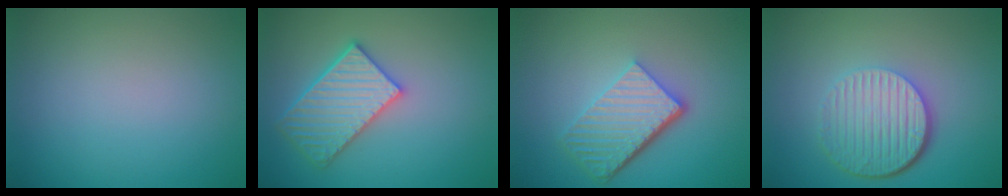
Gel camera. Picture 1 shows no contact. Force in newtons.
{"total": 4.8, "press": 4.3, "slide": 2.0}
{"total": 5.7, "press": 3.9, "slide": 4.2}
{"total": 6.1, "press": 4.2, "slide": 4.3}